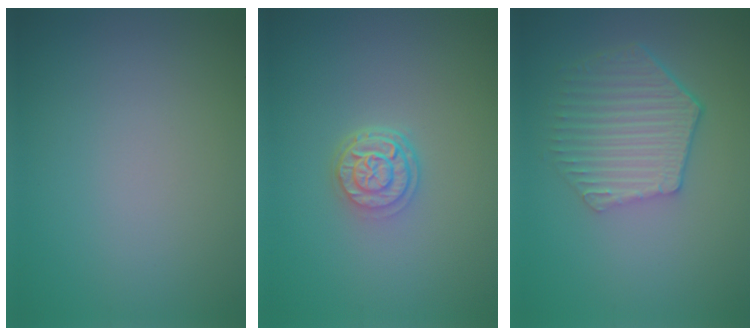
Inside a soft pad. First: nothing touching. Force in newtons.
{"total": 3.1, "press": 2.5, "slide": 1.9}
{"total": 5.5, "press": 4.2, "slide": 3.6}